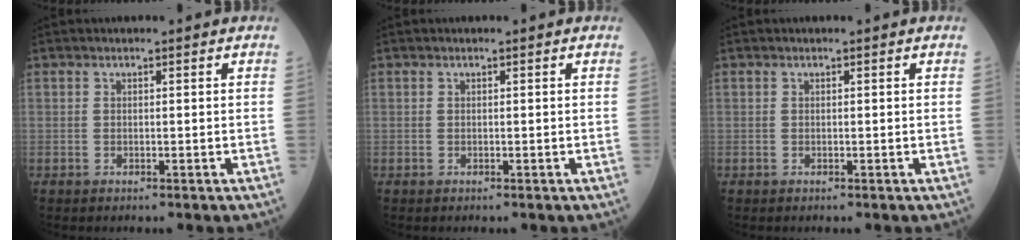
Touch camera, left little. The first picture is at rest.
{"total": 0.0}
{"total": 0.0}